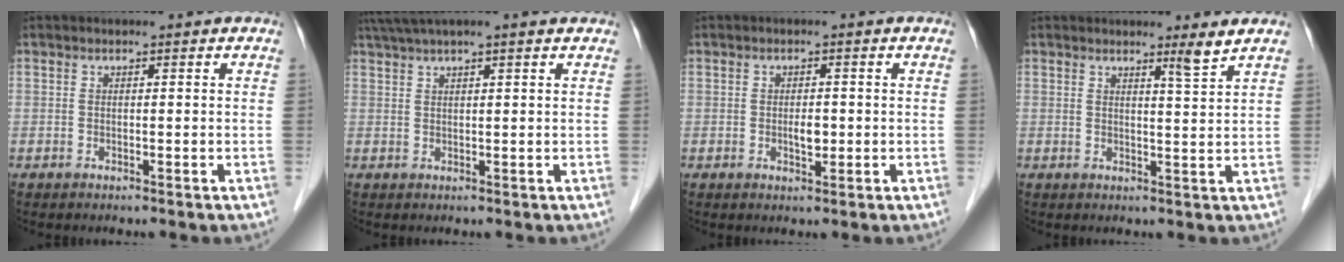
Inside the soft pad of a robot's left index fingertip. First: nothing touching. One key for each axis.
{"total": 7.4, "fx": 5.9, "fy": -0.3, "fz": 4.4, "tx": -0.076, "ty": 0.046, "tz": 0.091}
{"total": 2.1, "fx": -0.3, "fy": 1.0, "fz": 1.8, "tx": -0.035, "ty": 0.000, "tz": -0.003}
{"total": 2.3, "fx": 1.9, "fy": -0.9, "fz": 1.1, "tx": -0.027, "ty": -0.015, "tz": 0.033}